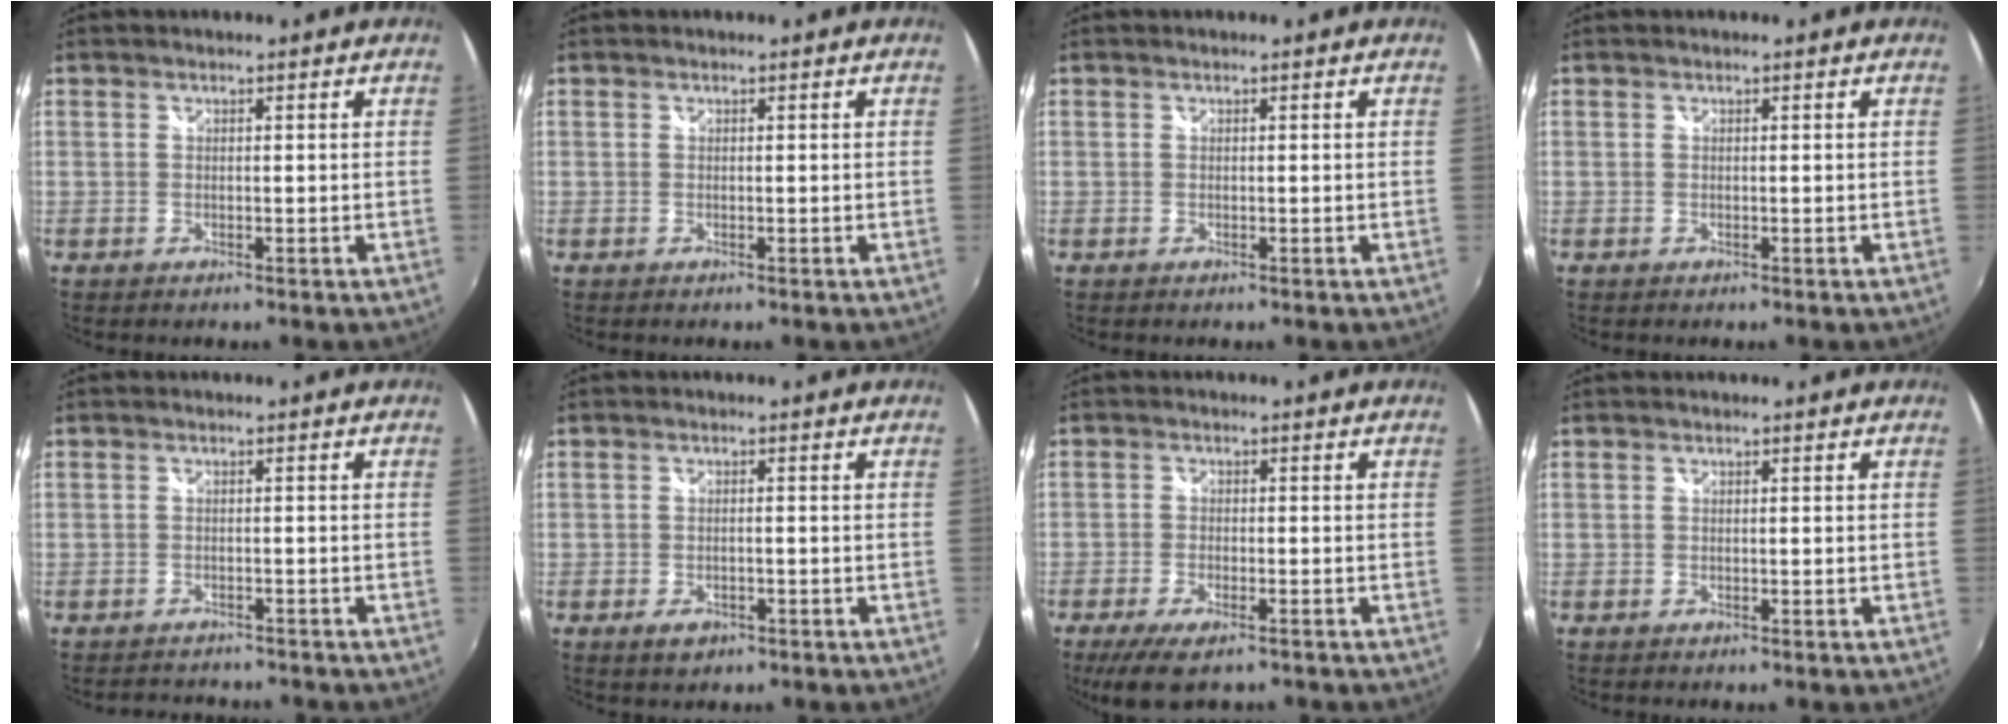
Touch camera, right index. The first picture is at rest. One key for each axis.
{"total": 0.0}
{"total": 0.0}
{"total": 0.0}
{"total": 4.4, "fx": -4.2, "fy": 1.1, "fz": 0.8, "tx": -0.025, "ty": -0.010, "tz": -0.062}
{"total": 3.1, "fx": -1.5, "fy": 1.8, "fz": 2.0, "tx": -0.041, "ty": -0.007, "tz": -0.022}
{"total": 7.8, "fx": -5.5, "fy": 2.7, "fz": 4.8, "tx": -0.116, "ty": -0.029, "tz": -0.096}
{"total": 0.0}